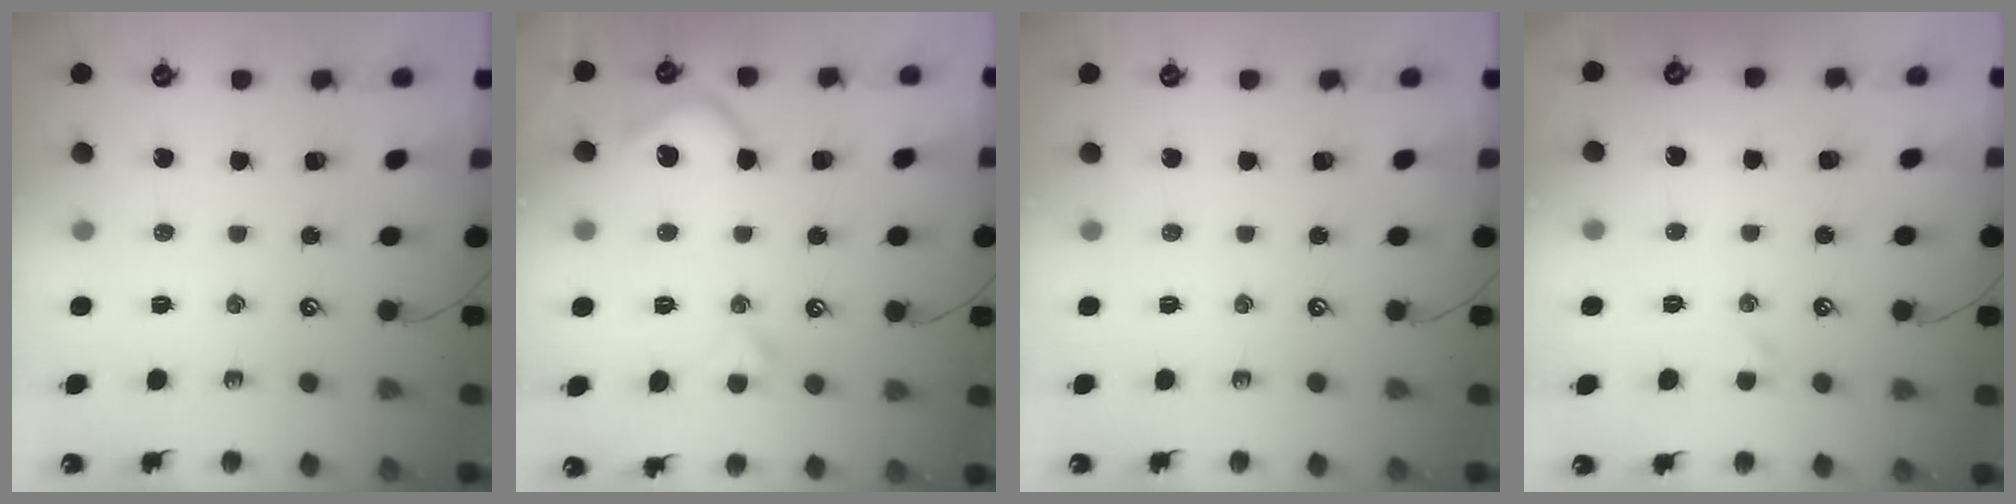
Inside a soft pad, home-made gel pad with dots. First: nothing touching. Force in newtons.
{"total": 6.4, "press": 6.3, "slide": 1.2}
{"total": 0.0}
{"total": 1.0, "press": 0.8, "slide": 0.6}